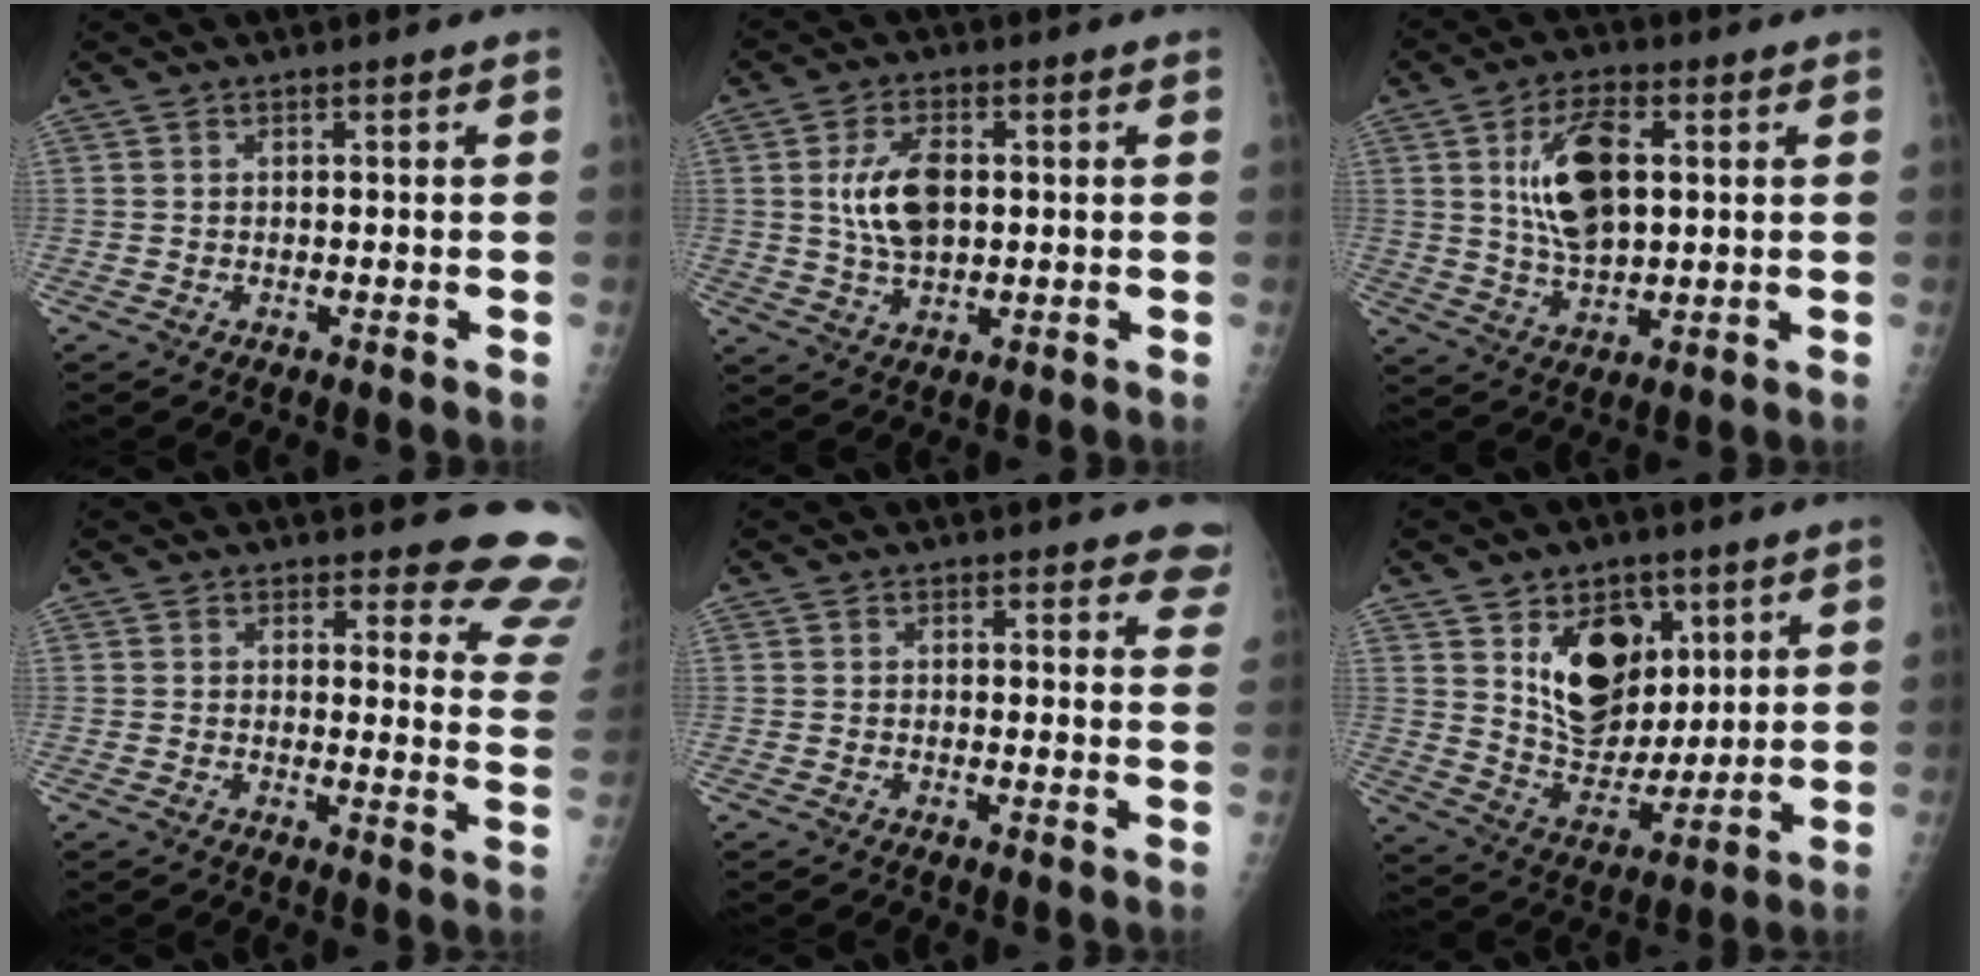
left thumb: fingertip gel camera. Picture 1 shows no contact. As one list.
[{"total": 8.7, "force": [1.3, 4.8, 7.1], "torque": [-0.128, -0.002, 0.030]}, {"total": 12.1, "force": [2.8, 6.1, 10.1], "torque": [-0.174, -0.005, 0.054]}, {"total": 12.3, "force": [11.6, 3.3, 2.1], "torque": [0.029, -0.117, 0.092]}, {"total": 5.4, "force": [4.9, 2.1, 1.1], "torque": [0.028, -0.022, 0.029]}, {"total": 14.8, "force": [6.1, 9.8, 9.2], "torque": [-0.100, -0.043, 0.121]}]